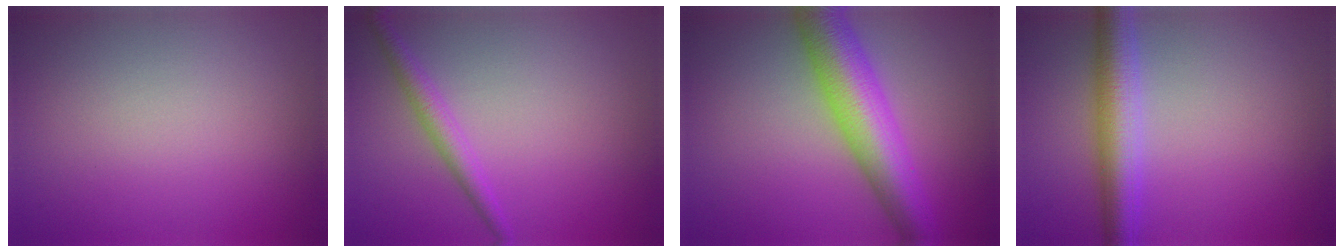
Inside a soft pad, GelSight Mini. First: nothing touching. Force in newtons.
{"total": 2.1, "press": 2.1, "slide": 0.1}
{"total": 7.9, "press": 7.9, "slide": 0.2}
{"total": 4.6, "press": 4.6, "slide": 0.1}